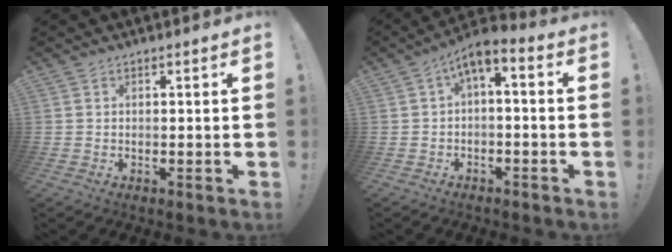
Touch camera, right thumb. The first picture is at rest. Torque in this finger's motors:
{"motor_torque": [1.00, 1.00, 0.03, 0.07, 0.13]}